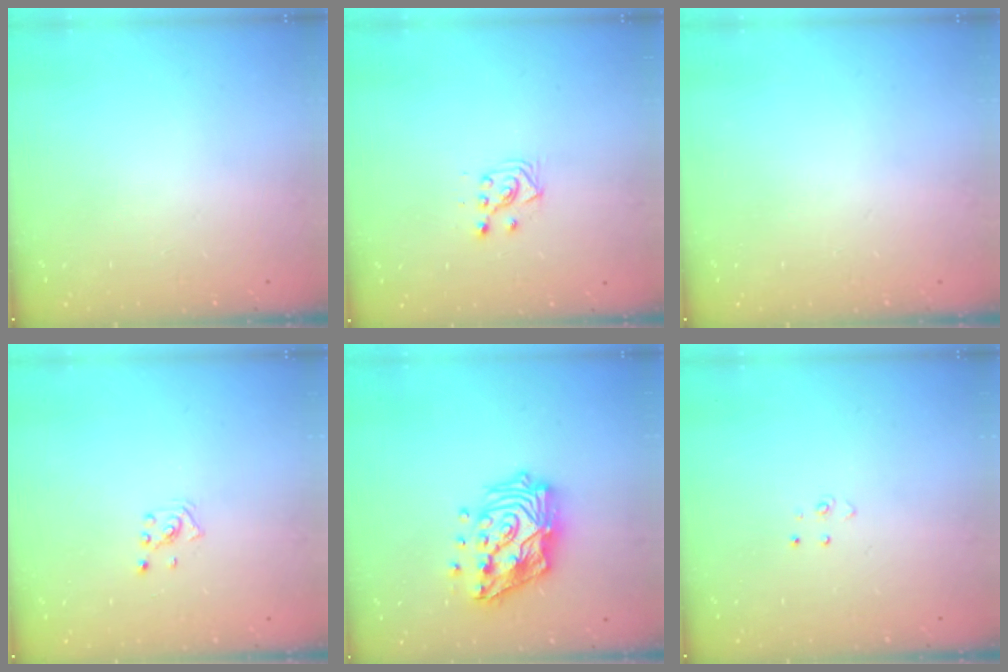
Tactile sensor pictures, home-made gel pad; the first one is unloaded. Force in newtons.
{"total": 3.7, "press": 3.6, "slide": 0.9}
{"total": 0.0}
{"total": 2.0, "press": 2.0, "slide": 0.6}
{"total": 17.5, "press": 17.3, "slide": 2.1}
{"total": 3.8, "press": 3.8, "slide": 0.3}